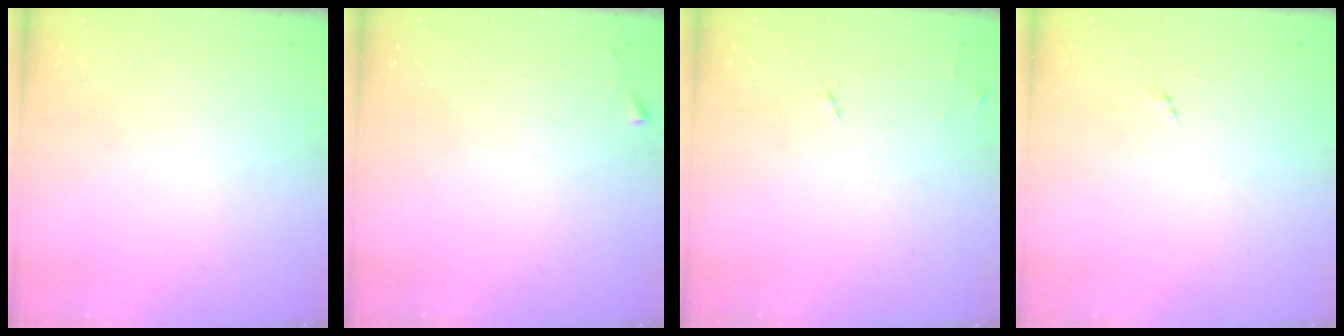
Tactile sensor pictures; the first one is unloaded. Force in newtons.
{"total": 2.3, "press": 2.3, "slide": 0.4}
{"total": 5.3, "press": 5.2, "slide": 0.8}
{"total": 5.7, "press": 5.6, "slide": 0.6}